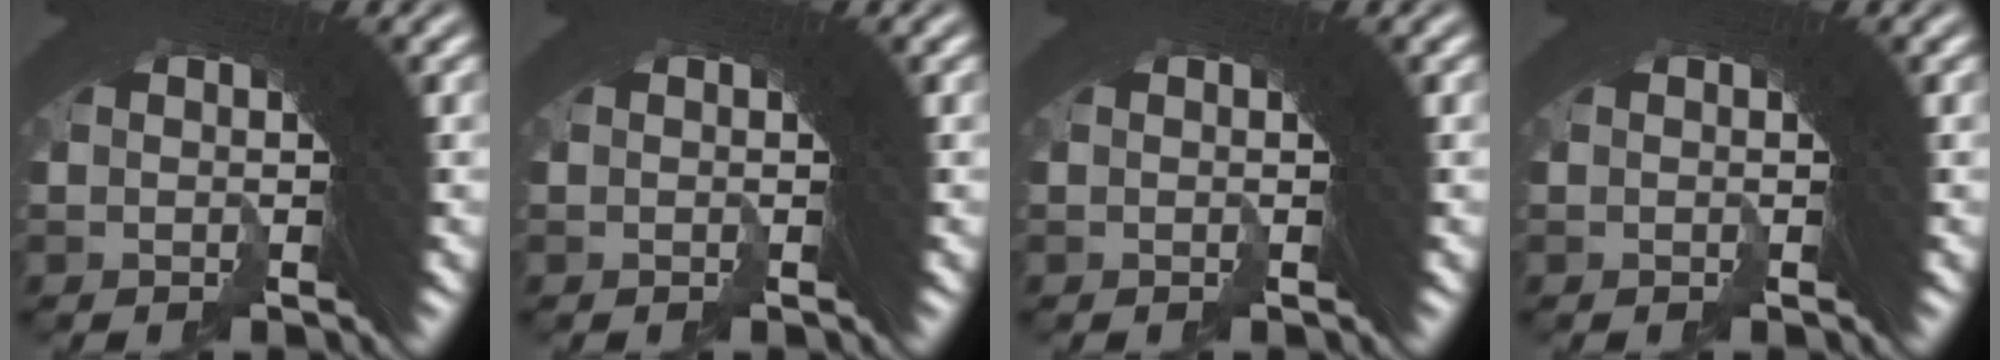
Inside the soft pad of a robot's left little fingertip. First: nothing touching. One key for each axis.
{"total": 0.0}
{"total": 0.0}
{"total": 0.0}